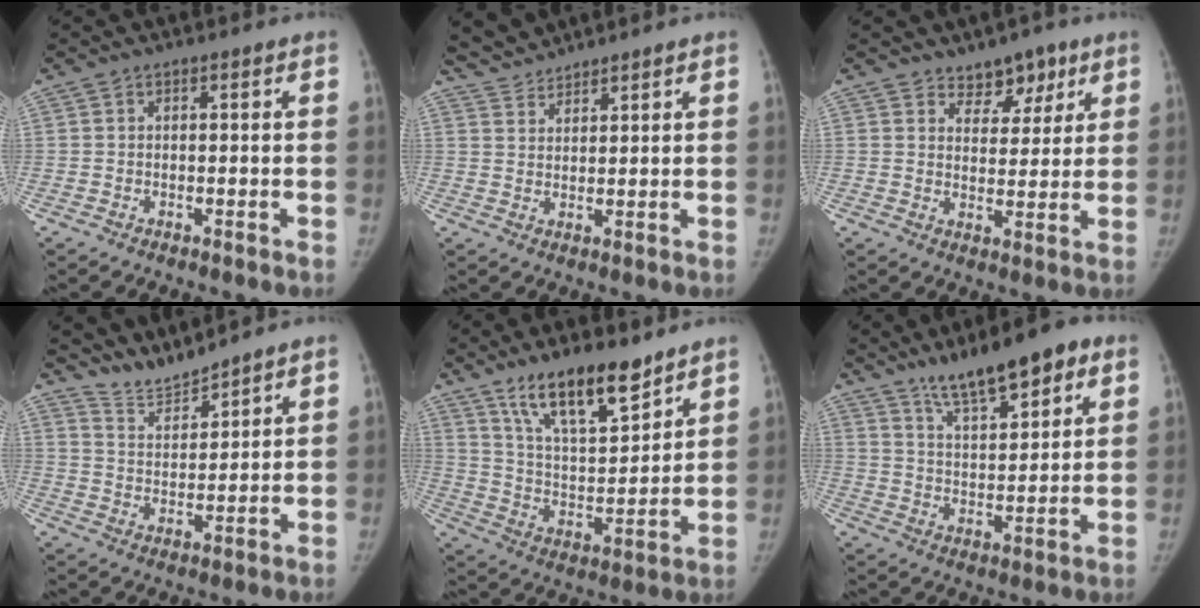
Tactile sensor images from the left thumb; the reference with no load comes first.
{"total": 4.0, "force": [3.9, 0.5, -0.3], "torque": [0.008, -0.005, 0.080]}
{"total": 6.2, "force": [4.3, 3.8, 2.3], "torque": [0.004, -0.027, 0.067]}
{"total": 5.6, "force": [5.6, 0.0, 0.1], "torque": [0.002, -0.043, 0.122]}
{"total": 15.1, "force": [11.0, 4.7, 9.1], "torque": [-0.129, -0.071, 0.203]}
{"total": 13.6, "force": [9.0, 4.1, 9.4], "torque": [-0.127, -0.039, 0.151]}